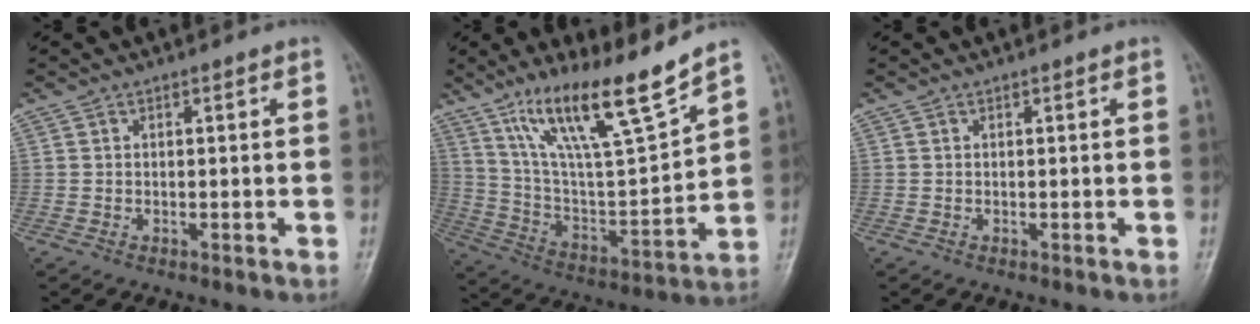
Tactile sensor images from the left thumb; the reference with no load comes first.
{"total": 18.3, "force": [12.9, 2.6, 12.7], "torque": [-0.202, -0.065, 0.240]}
{"total": 0.0}